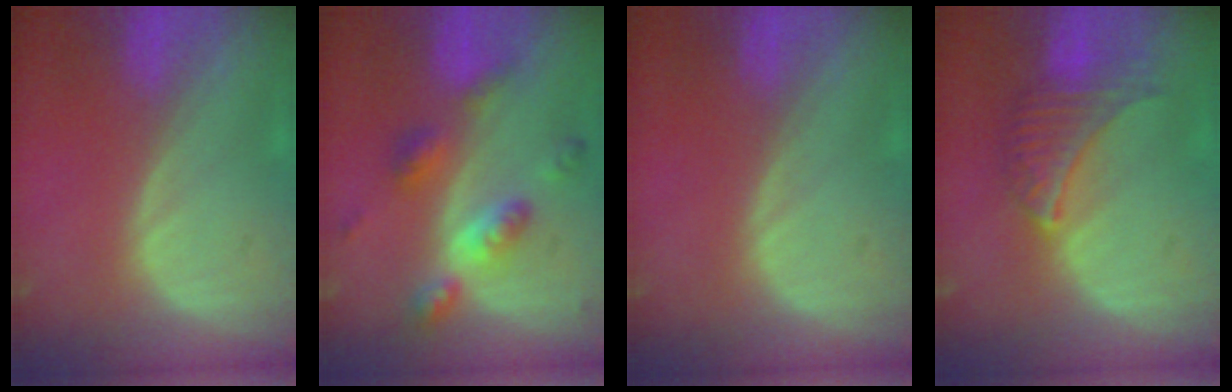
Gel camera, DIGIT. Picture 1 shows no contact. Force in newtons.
{"total": 7.4, "press": 7.4, "slide": 0.5}
{"total": 0.0}
{"total": 6.5, "press": 6.5, "slide": 0.6}